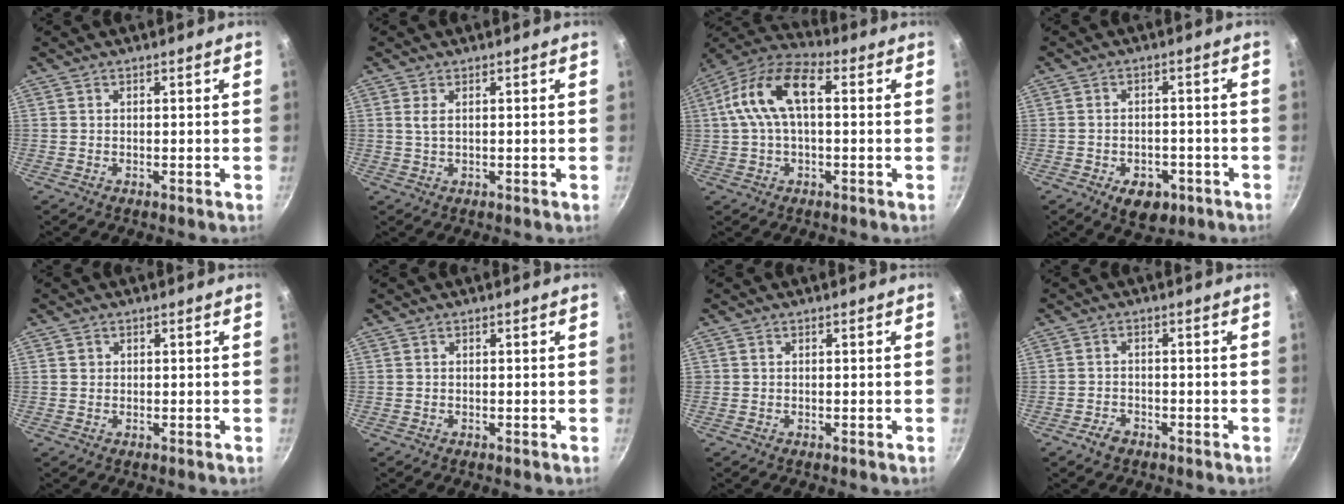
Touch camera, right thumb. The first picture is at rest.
{"total": 1.5, "force": [0.4, 0.6, 1.3], "torque": [-0.028, -0.003, 0.009]}
{"total": 13.7, "force": [1.8, 7.2, 11.5], "torque": [-0.215, 0.037, 0.016]}
{"total": 7.2, "force": [-3.5, 4.6, 4.4], "torque": [-0.040, 0.015, -0.040]}
{"total": 1.1, "force": [0.3, 1.0, 0.3], "torque": [-0.001, 0.005, 0.003]}
{"total": 0.0}
{"total": 0.0}
{"total": 2.7, "force": [-1.8, 1.6, 1.1], "torque": [-0.018, 0.019, -0.032]}